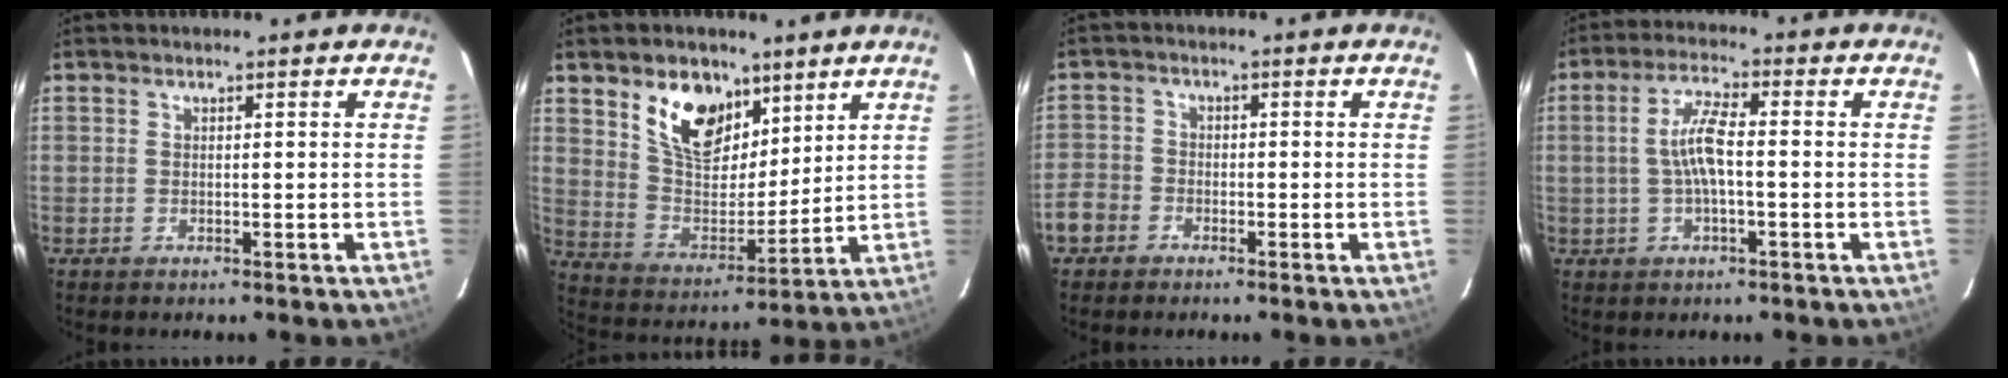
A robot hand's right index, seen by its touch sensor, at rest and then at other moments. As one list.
[{"total": 13.7, "force": [8.0, 7.9, 7.7], "torque": [-0.140, 0.004, 0.154]}, {"total": 5.8, "force": [-3.2, 4.7, 1.3], "torque": [-0.032, 0.022, -0.066]}, {"total": 6.4, "force": [-0.5, 1.5, 6.2], "torque": [-0.121, 0.008, -0.007]}]